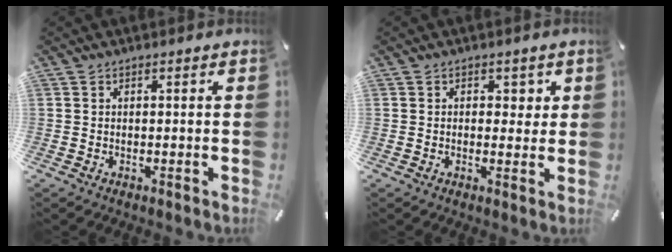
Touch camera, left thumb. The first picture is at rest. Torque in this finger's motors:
{"motor_torque": [0.18, -0.38, 0.11, 0.14, 0.01]}